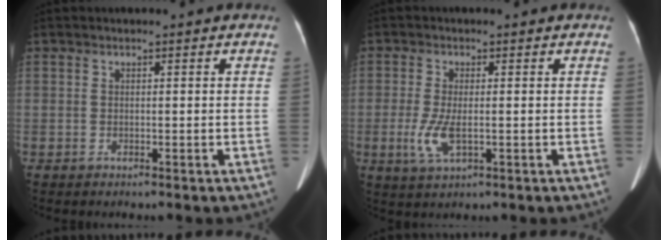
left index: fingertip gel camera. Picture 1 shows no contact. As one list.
[{"total": 4.5, "force": [-1.0, 1.6, 4.1], "torque": [-0.097, -0.011, -0.017]}]